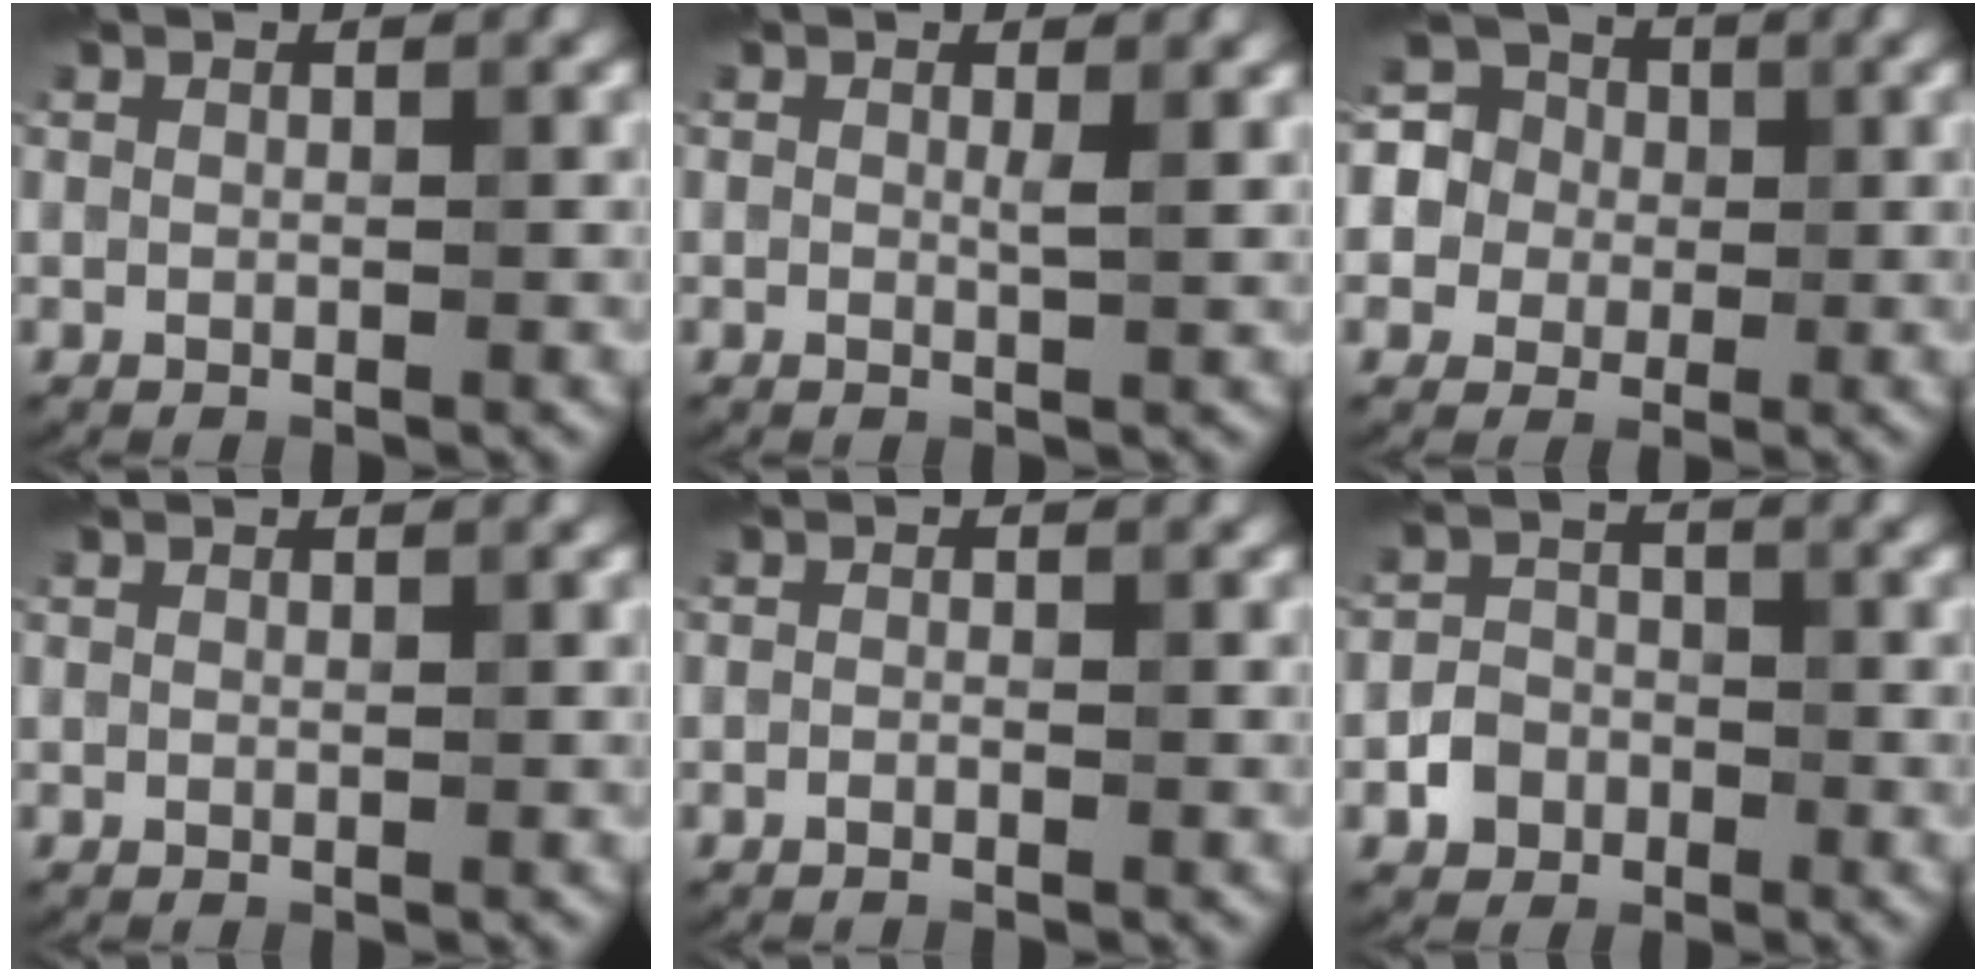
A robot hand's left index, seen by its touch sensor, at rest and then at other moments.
{"total": 1.2, "force": [0.2, 0.3, 1.1], "torque": [-0.021, 0.003, 0.004]}
{"total": 7.0, "force": [1.3, 6.6, 1.9], "torque": [-0.065, 0.042, 0.004]}
{"total": 0.0}
{"total": 0.5, "force": [-0.3, 0.0, 0.4], "torque": [-0.009, 0.003, -0.007]}
{"total": 2.5, "force": [-1.2, 2.0, 0.8], "torque": [-0.008, 0.012, -0.025]}